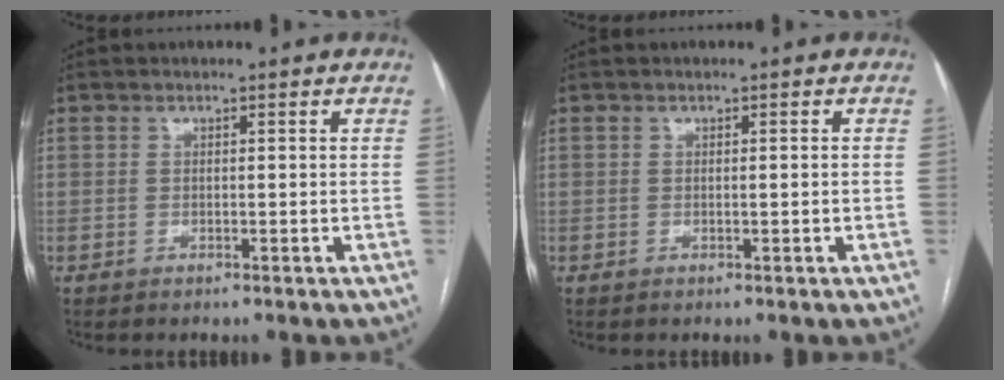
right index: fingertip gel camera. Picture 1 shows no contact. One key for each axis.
{"total": 0.6, "fx": -0.1, "fy": -0.1, "fz": 0.6, "tx": -0.011, "ty": -0.001, "tz": 0.002}